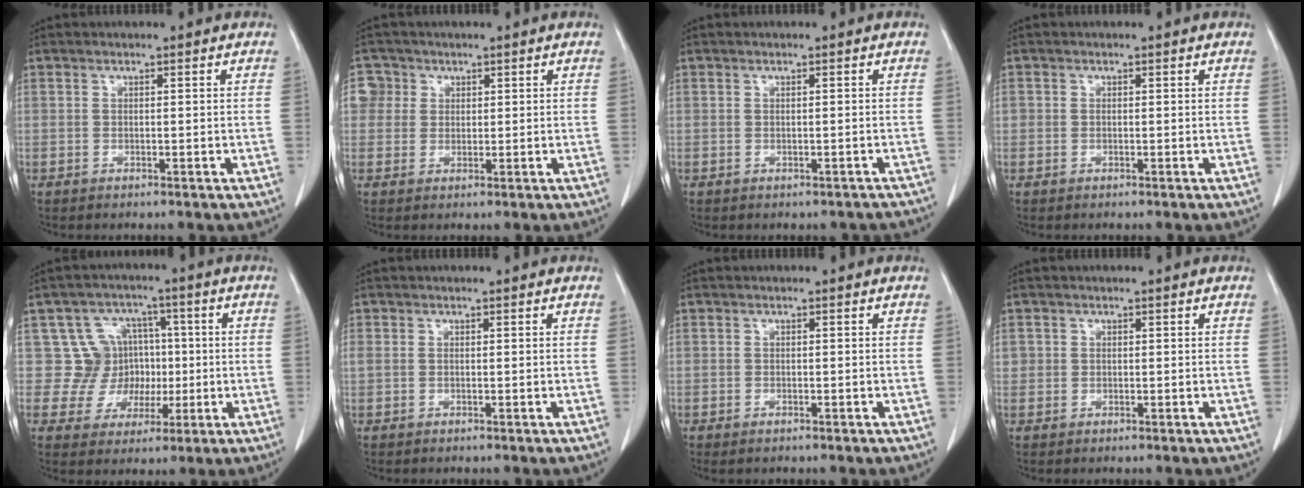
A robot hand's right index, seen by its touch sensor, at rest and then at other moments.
{"total": 3.5, "force": [1.0, 3.3, 0.0], "torque": [0.012, 0.009, 0.017]}
{"total": 2.5, "force": [-2.1, 1.2, 0.6], "torque": [0.000, 0.012, -0.022]}
{"total": 0.8, "force": [0.0, 0.8, 0.3], "torque": [-0.001, 0.008, 0.001]}
{"total": 8.1, "force": [0.4, 8.1, 1.0], "torque": [0.002, 0.035, 0.016]}
{"total": 1.1, "force": [0.0, 0.8, 0.8], "torque": [-0.029, 0.011, 0.004]}
{"total": 0.9, "force": [-0.6, 0.3, 0.5], "torque": [-0.013, -0.002, -0.005]}
{"total": 1.3, "force": [0.2, 1.3, 0.3], "torque": [0.005, 0.005, 0.002]}